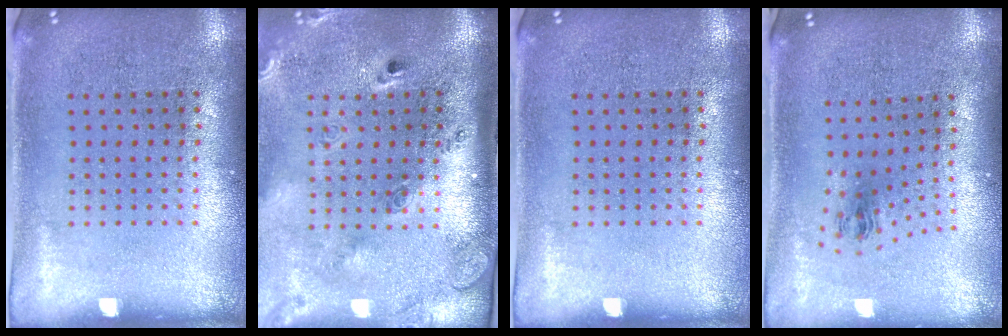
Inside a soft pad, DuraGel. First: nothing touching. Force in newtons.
{"total": 2.8, "press": 2.0, "slide": 1.9}
{"total": 0.0}
{"total": 1.1, "press": 0.5, "slide": 1.0}